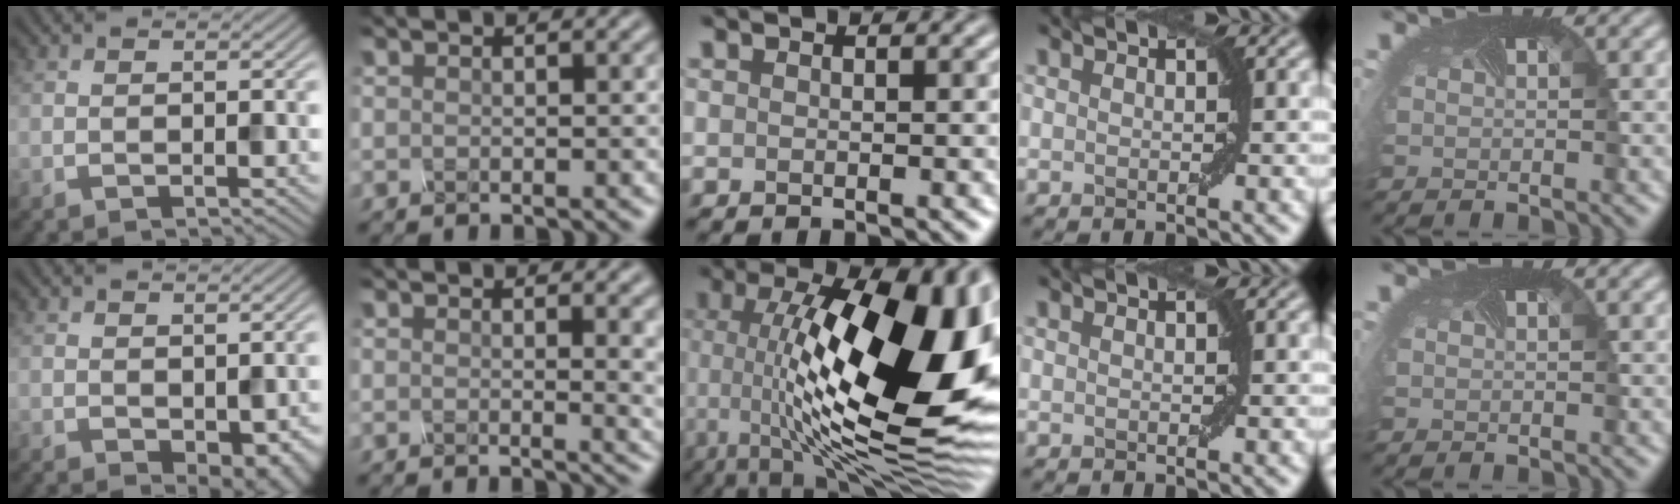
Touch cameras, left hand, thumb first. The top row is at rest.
{"thumb": {"total": 4.8, "force": [-1.7, 2.7, 3.6], "torque": [-0.048, -0.022, -0.007]}, "index": {"total": 3.9, "force": [0.6, 1.5, 3.5], "torque": [-0.026, -0.002, 0.009]}, "middle": {"total": 18.2, "force": [1.0, 6.9, 16.8], "torque": [-0.239, 0.005, 0.019]}}